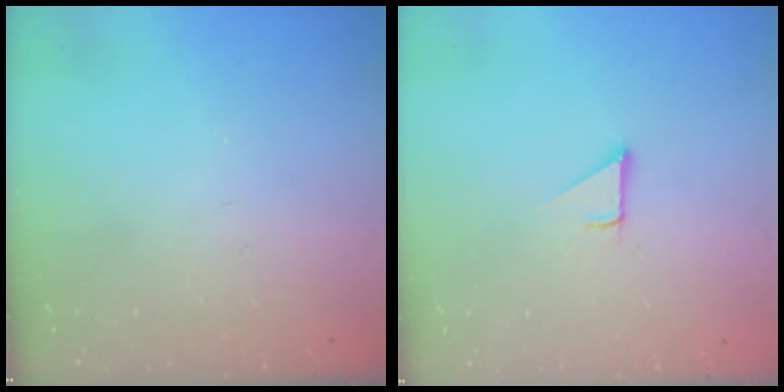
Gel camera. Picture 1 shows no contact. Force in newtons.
{"total": 1.6, "press": 1.6, "slide": 0.2}